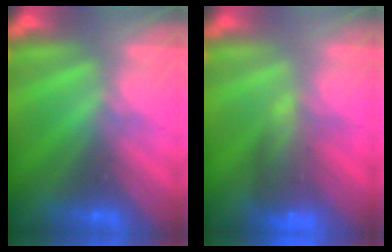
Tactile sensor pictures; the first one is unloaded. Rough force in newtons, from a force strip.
{"total": 8.0}